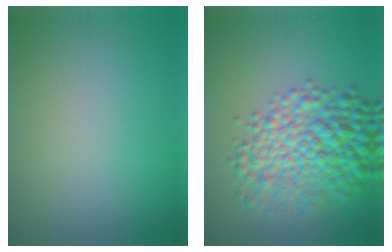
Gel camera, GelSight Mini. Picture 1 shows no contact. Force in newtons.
{"total": 7.4, "press": 7.4, "slide": 0.1}